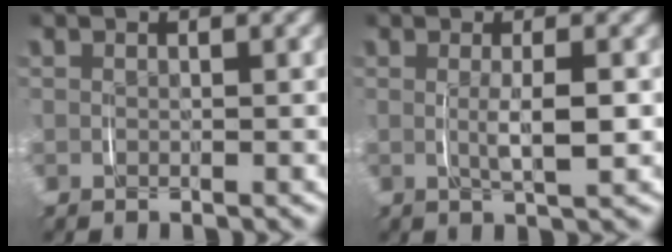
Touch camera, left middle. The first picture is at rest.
{"total": 2.6, "force": [0.0, 0.3, 2.6], "torque": [-0.047, -0.004, 0.003]}